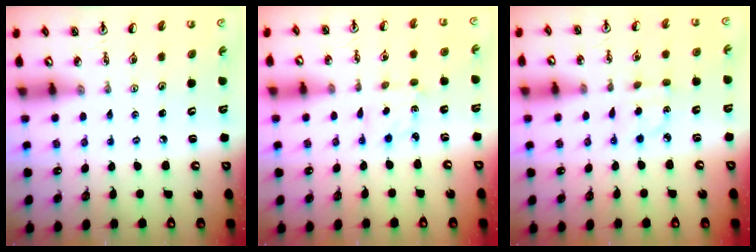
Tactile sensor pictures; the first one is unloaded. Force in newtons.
{"total": 2.3, "press": 2.3, "slide": 0.4}
{"total": 3.3, "press": 3.2, "slide": 0.7}